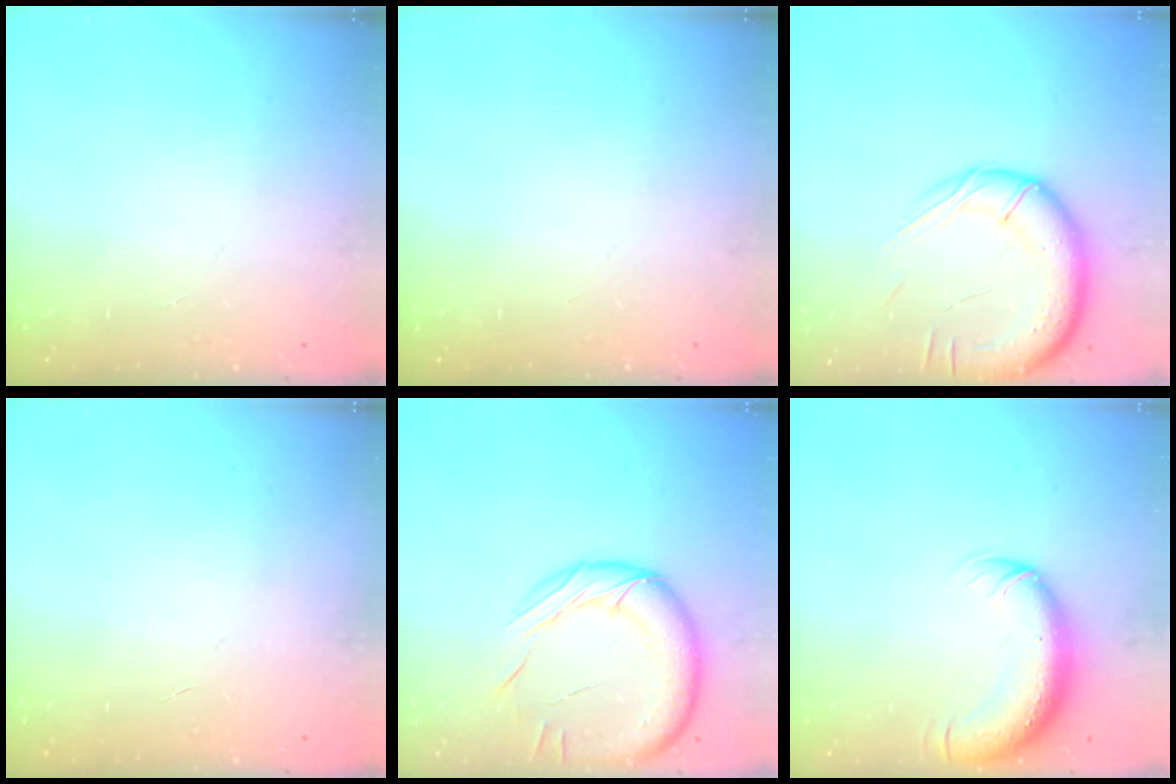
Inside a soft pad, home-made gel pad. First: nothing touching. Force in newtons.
{"total": 0.0}
{"total": 15.7, "press": 15.3, "slide": 3.2}
{"total": 0.6, "press": 0.6, "slide": 0.2}
{"total": 15.2, "press": 15.1, "slide": 1.7}
{"total": 11.2, "press": 10.8, "slide": 2.9}